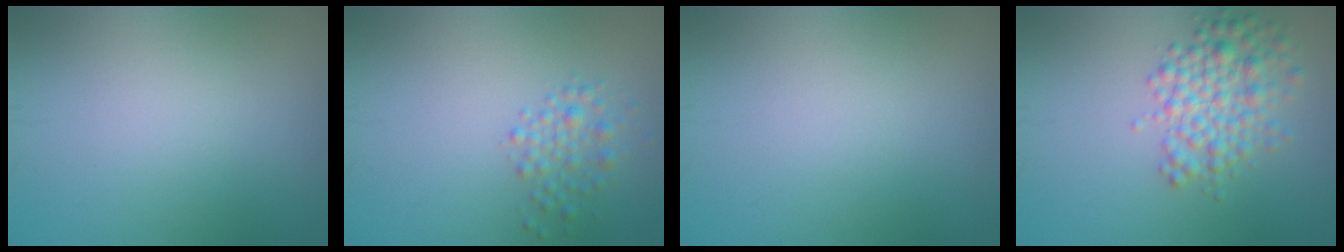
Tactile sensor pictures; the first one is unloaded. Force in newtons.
{"total": 1.9, "press": 1.9, "slide": 0.1}
{"total": 0.0}
{"total": 4.1, "press": 4.1, "slide": 0.1}